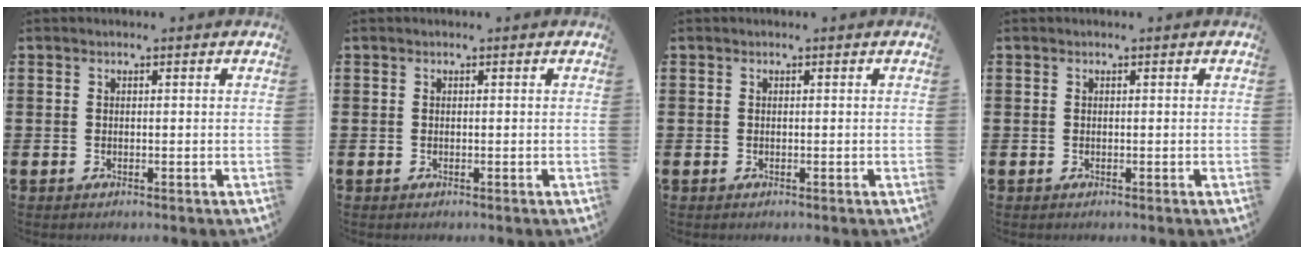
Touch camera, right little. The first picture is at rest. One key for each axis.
{"total": 0.0}
{"total": 0.0}
{"total": 0.0}